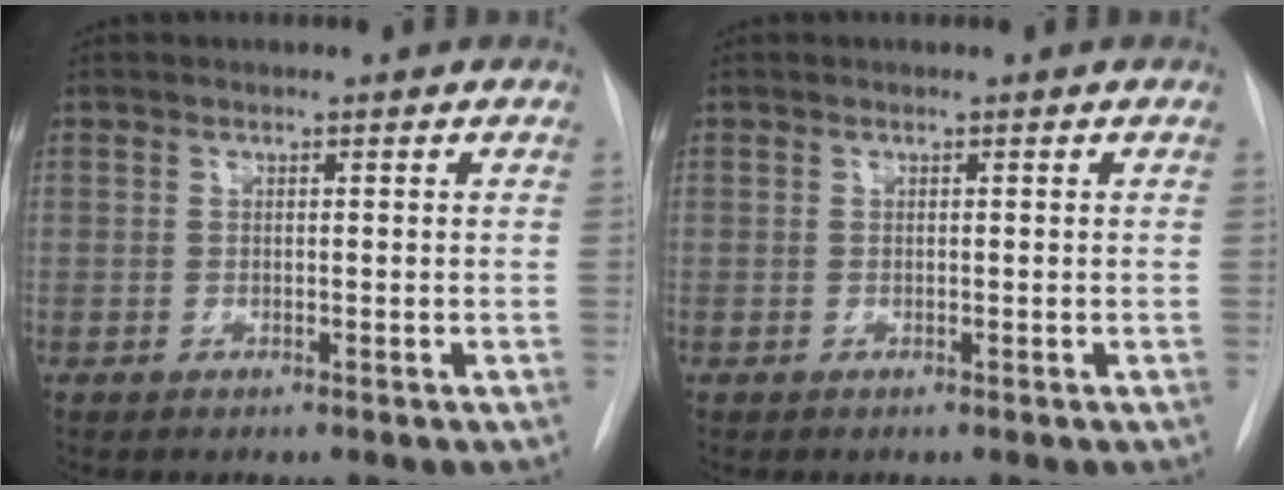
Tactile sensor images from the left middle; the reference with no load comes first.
{"total": 0.0}